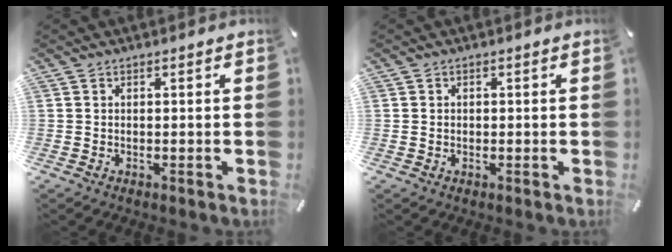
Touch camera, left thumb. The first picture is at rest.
{"total": 0.8, "force": [0.0, 0.7, 0.3], "torque": [-0.006, 0.005, -0.002]}